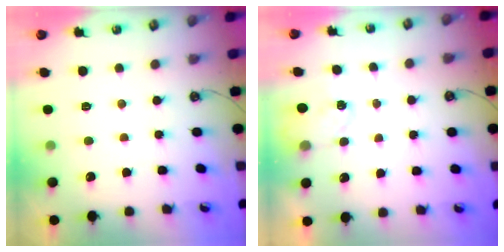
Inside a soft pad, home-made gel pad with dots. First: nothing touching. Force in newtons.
{"total": 3.2, "press": 3.1, "slide": 0.5}